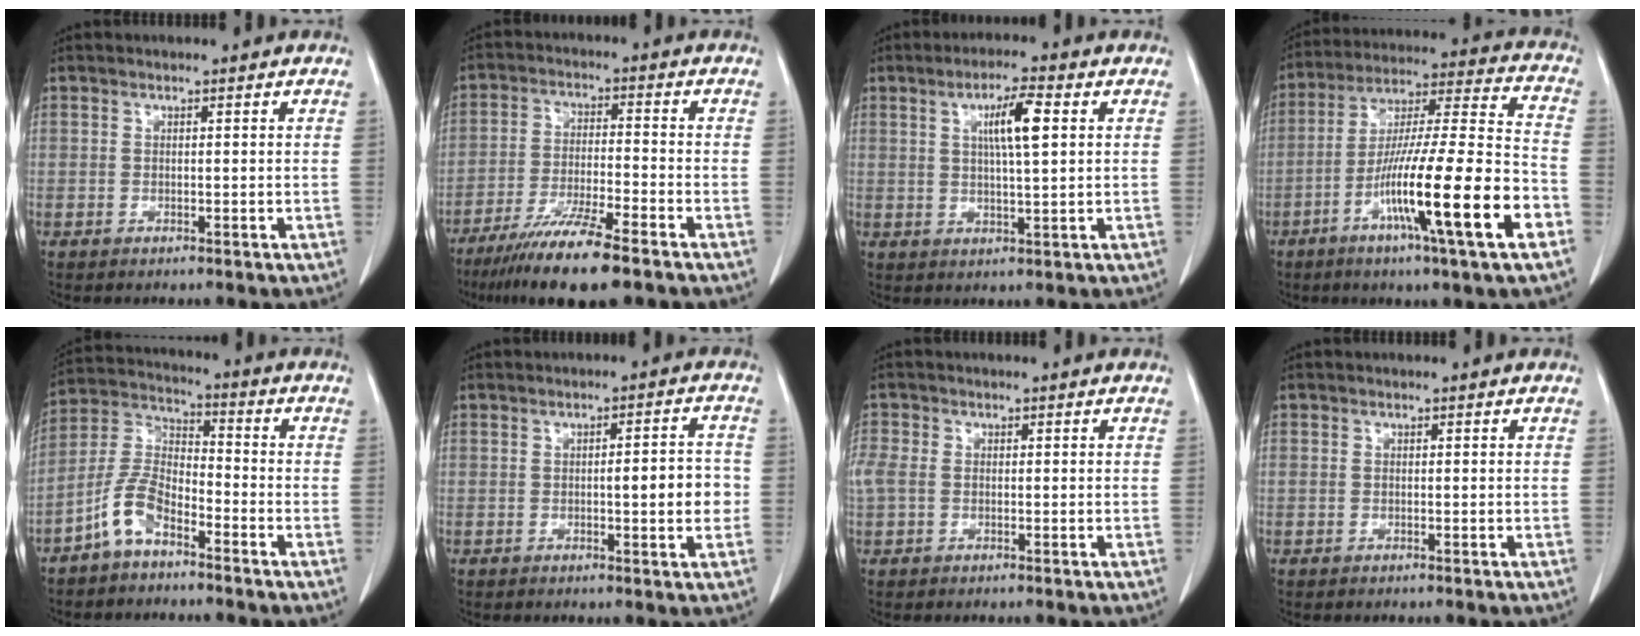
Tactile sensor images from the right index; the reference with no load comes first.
{"total": 11.7, "force": [-8.4, 0.6, 8.1], "torque": [-0.142, -0.031, -0.143]}
{"total": 6.5, "force": [1.9, 0.6, 6.2], "torque": [-0.110, 0.003, 0.031]}
{"total": 20.8, "force": [-8.5, 0.1, 19.0], "torque": [-0.314, -0.023, -0.147]}
{"total": 7.9, "force": [-5.0, 3.4, 5.1], "torque": [-0.123, 0.014, -0.106]}
{"total": 5.6, "force": [-0.6, 1.0, 5.5], "torque": [-0.076, 0.007, -0.007]}
{"total": 4.2, "force": [0.1, 3.3, 2.5], "torque": [-0.082, 0.017, 0.006]}
{"total": 0.0}